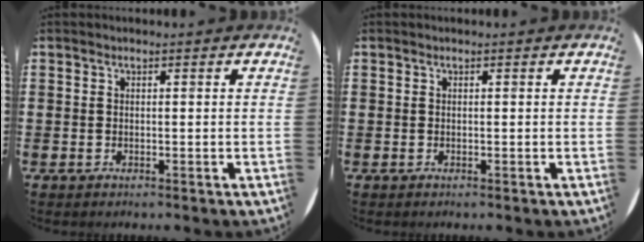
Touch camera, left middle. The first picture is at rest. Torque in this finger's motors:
{"motor_torque": [0.00, 0.00, 0.00, 0.00]}